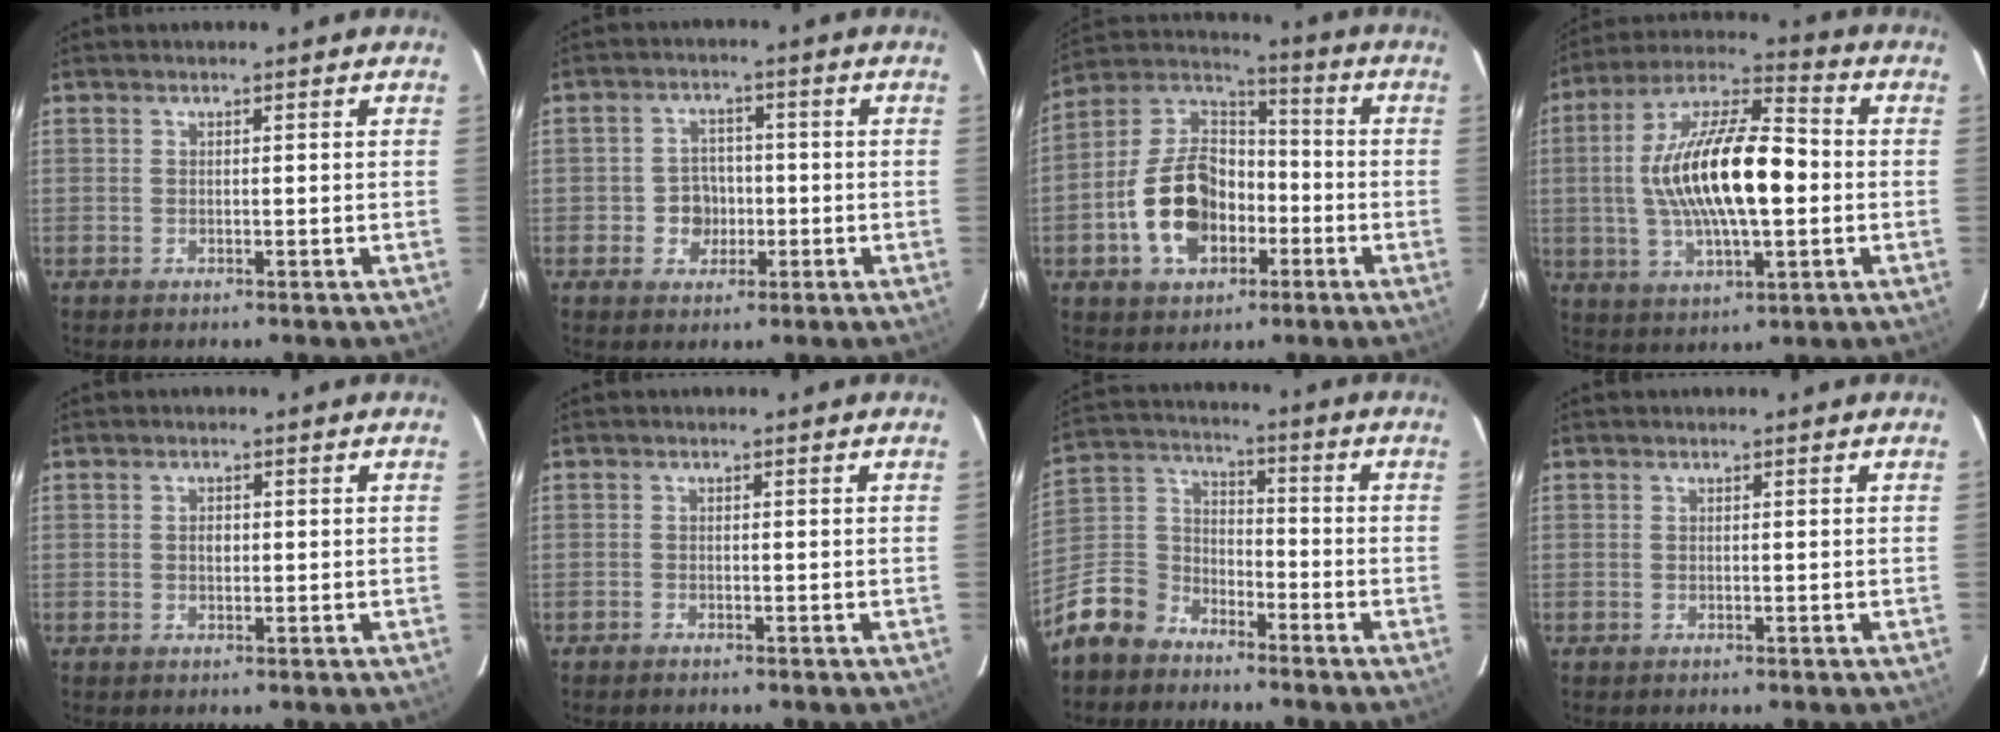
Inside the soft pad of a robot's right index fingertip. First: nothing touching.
{"total": 5.0, "force": [-1.5, 4.6, 1.2], "torque": [-0.029, 0.012, -0.017]}
{"total": 16.4, "force": [-5.2, 11.0, 11.1], "torque": [-0.240, 0.023, -0.078]}
{"total": 19.5, "force": [-0.5, 6.9, 18.2], "torque": [-0.342, 0.011, -0.013]}
{"total": 1.2, "force": [0.0, 0.9, 0.9], "torque": [-0.015, 0.004, -0.001]}
{"total": 0.7, "force": [-0.7, 0.1, 0.1], "torque": [-0.008, 0.001, -0.014]}
{"total": 11.7, "force": [-8.2, 7.6, 3.7], "torque": [-0.103, 0.036, -0.156]}
{"total": 0.0}